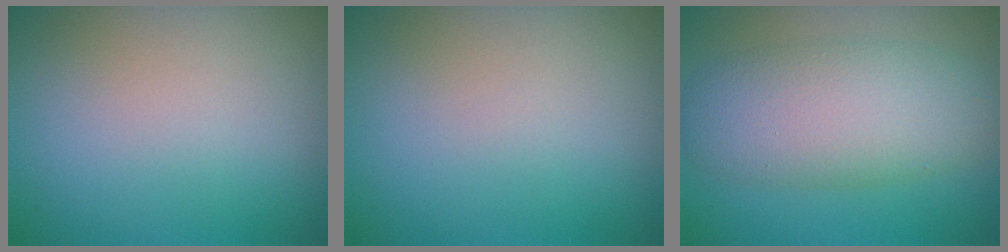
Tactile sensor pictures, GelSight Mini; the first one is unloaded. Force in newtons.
{"total": 0.0}
{"total": 7.0, "press": 7.0, "slide": 0.1}